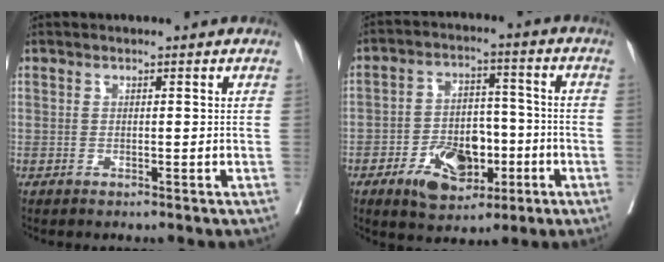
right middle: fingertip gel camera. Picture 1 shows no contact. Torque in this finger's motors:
{"motor_torque": [0.19, -0.12, 0.07, 0.02]}